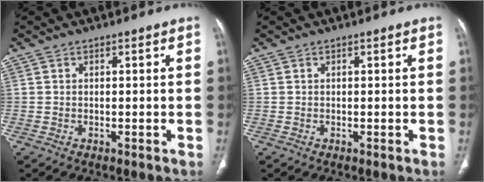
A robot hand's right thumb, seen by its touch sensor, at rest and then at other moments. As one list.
[{"total": 0.0}]